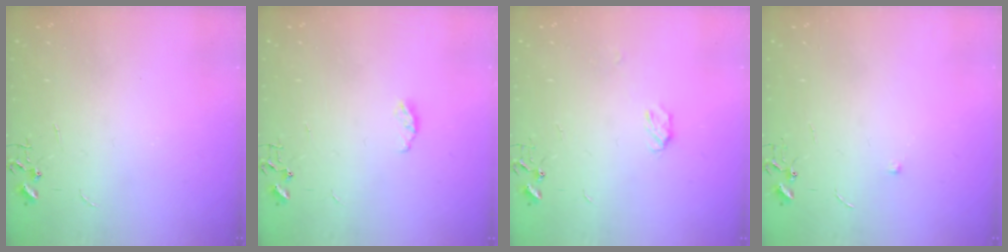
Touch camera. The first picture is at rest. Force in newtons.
{"total": 4.8, "press": 4.8, "slide": 0.5}
{"total": 4.7, "press": 4.6, "slide": 0.7}
{"total": 3.8, "press": 3.8, "slide": 0.6}